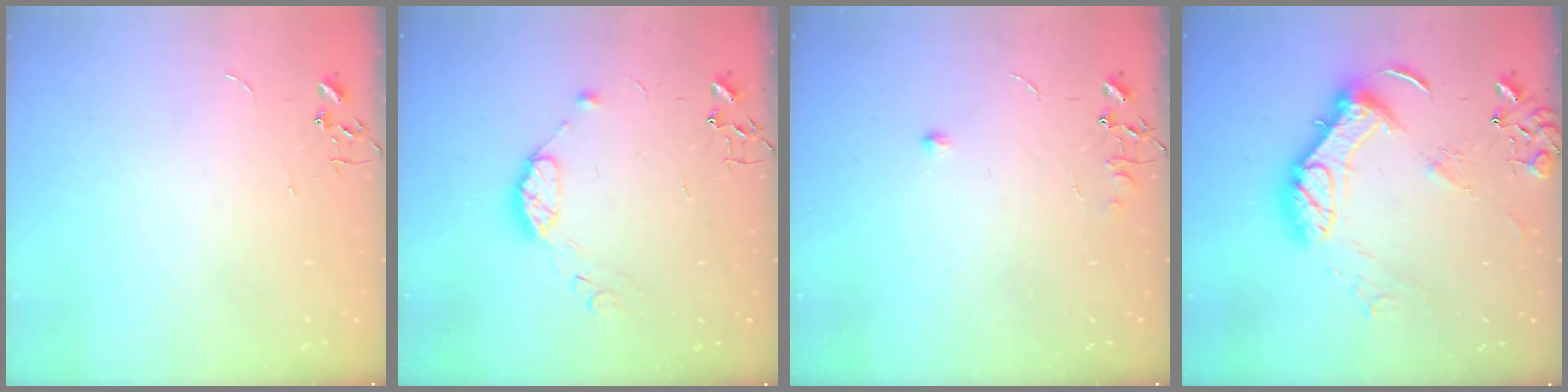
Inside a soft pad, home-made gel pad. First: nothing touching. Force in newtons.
{"total": 9.2, "press": 9.2, "slide": 0.7}
{"total": 6.7, "press": 6.7, "slide": 0.9}
{"total": 16.9, "press": 16.7, "slide": 2.1}